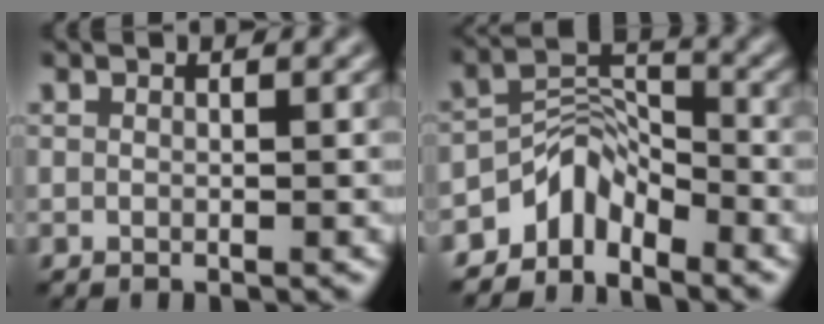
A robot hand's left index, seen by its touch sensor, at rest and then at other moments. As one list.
[{"total": 3.8, "force": [-3.2, 1.8, 1.2], "torque": [-0.009, 0.009, -0.066]}]